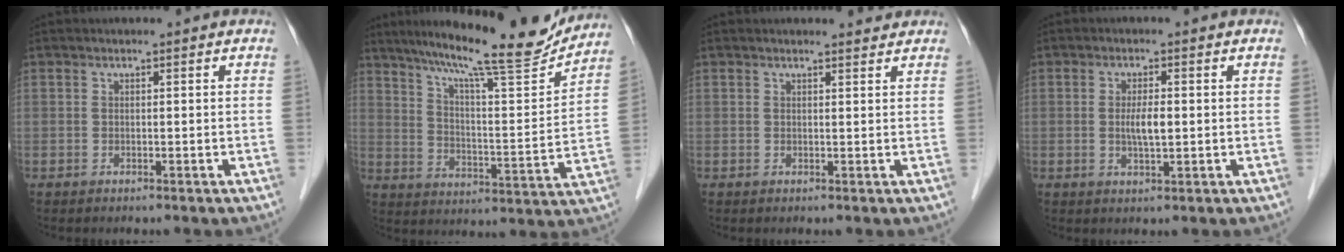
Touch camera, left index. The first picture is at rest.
{"total": 18.9, "force": [16.7, 0.7, 8.8], "torque": [-0.141, -0.020, 0.245]}
{"total": 1.9, "force": [1.9, 0.2, 0.0], "torque": [-0.008, -0.002, 0.022]}
{"total": 3.2, "force": [0.0, 0.6, 3.1], "torque": [-0.060, -0.002, 0.002]}